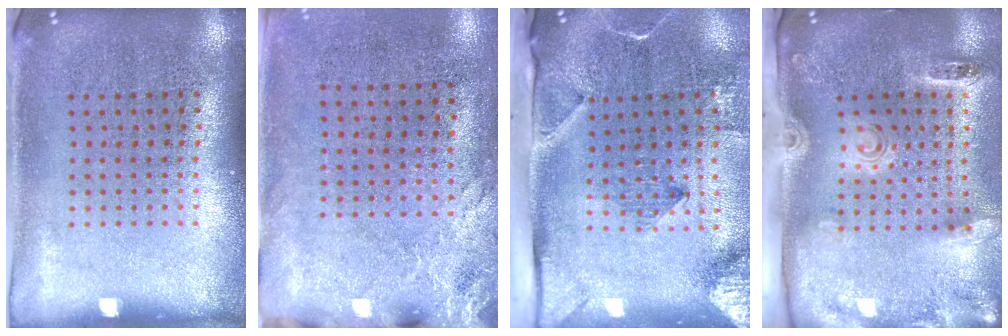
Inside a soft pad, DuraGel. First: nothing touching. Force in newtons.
{"total": 2.6, "press": 2.1, "slide": 1.5}
{"total": 3.3, "press": 2.3, "slide": 2.4}
{"total": 2.8, "press": 1.9, "slide": 2.1}